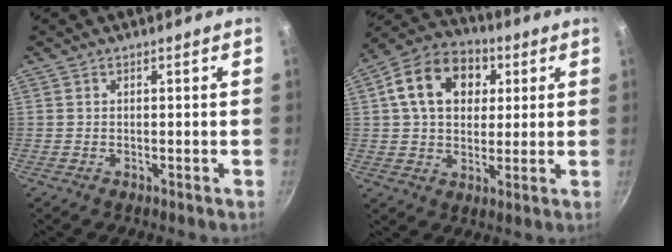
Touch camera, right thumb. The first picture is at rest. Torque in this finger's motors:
{"motor_torque": [-0.19, 1.79, 0.98, 0.12, 0.11]}